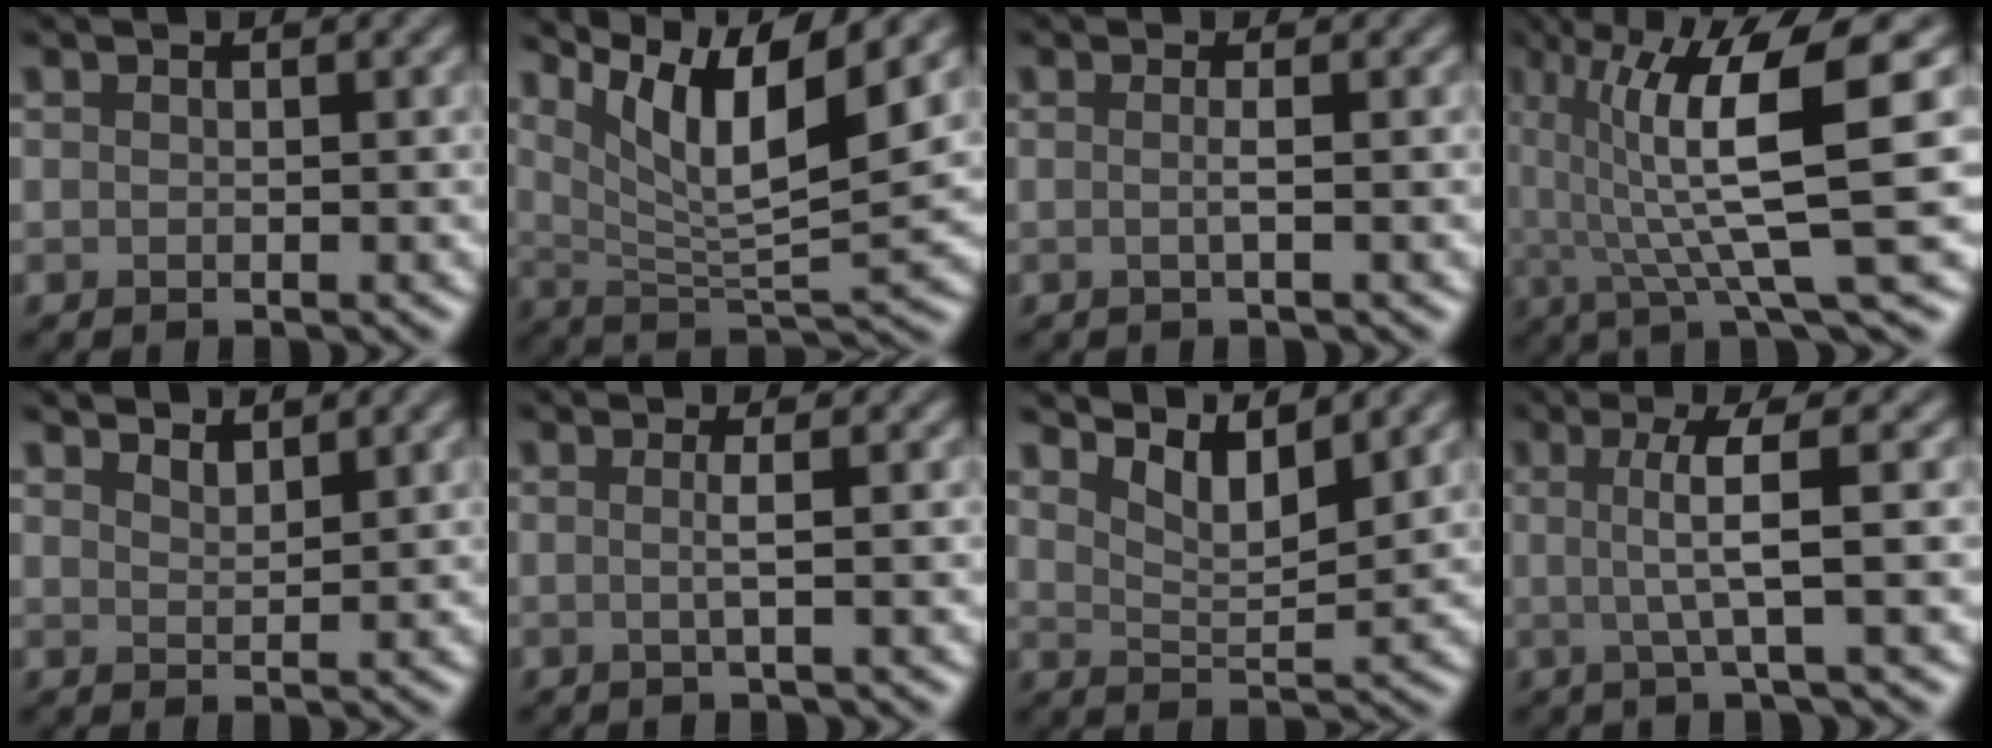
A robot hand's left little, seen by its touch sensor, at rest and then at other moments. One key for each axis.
{"total": 9.3, "fx": 5.3, "fy": 2.1, "fz": 7.4, "tx": -0.124, "ty": -0.004, "tz": 0.099}
{"total": 1.4, "fx": -0.1, "fy": 0.4, "fz": 1.3, "tx": -0.016, "ty": -0.003, "tz": -0.009}
{"total": 10.1, "fx": 1.6, "fy": 1.8, "fz": 9.8, "tx": -0.140, "ty": 0.003, "tz": 0.026}
{"total": 2.4, "fx": 2.3, "fy": 0.4, "fz": 0.6, "tx": -0.006, "ty": 0.001, "tz": 0.037}
{"total": 1.7, "fx": 0.0, "fy": 0.5, "fz": 1.7, "tx": -0.028, "ty": 0.000, "tz": -0.009}
{"total": 3.8, "fx": 3.1, "fy": 0.8, "fz": 2.1, "tx": -0.042, "ty": -0.008, "tz": 0.056}
{"total": 4.2, "fx": 0.4, "fy": 0.7, "fz": 4.2, "tx": -0.074, "ty": 0.002, "tz": 0.003}